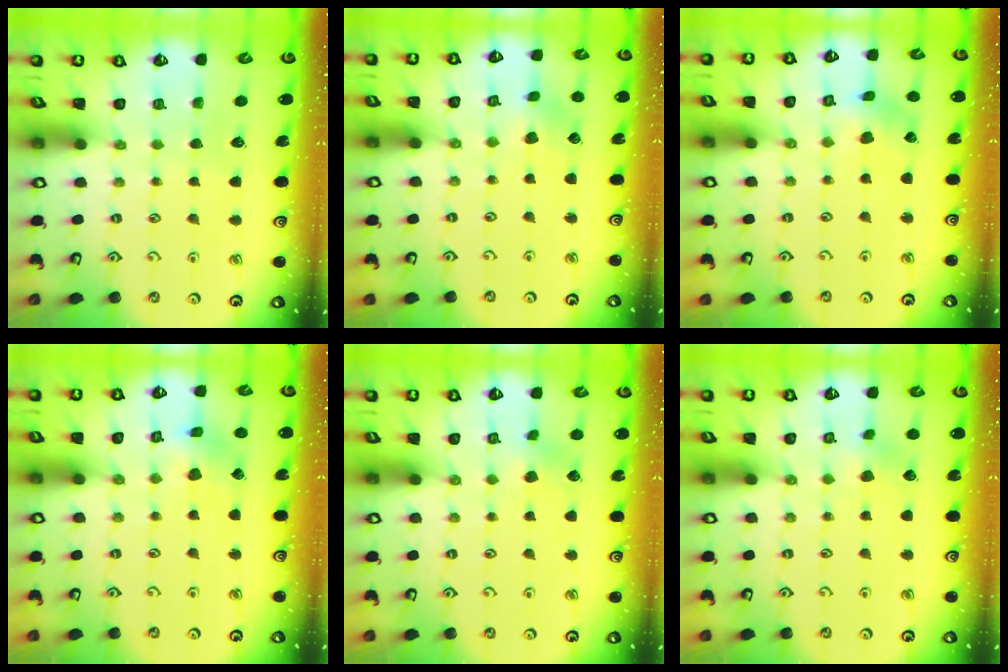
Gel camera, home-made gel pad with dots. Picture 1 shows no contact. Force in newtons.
{"total": 2.7, "press": 2.7, "slide": 0.3}
{"total": 1.8, "press": 1.8, "slide": 0.2}
{"total": 3.8, "press": 3.7, "slide": 0.5}
{"total": 2.9, "press": 2.9, "slide": 0.2}
{"total": 2.5, "press": 2.5, "slide": 0.4}